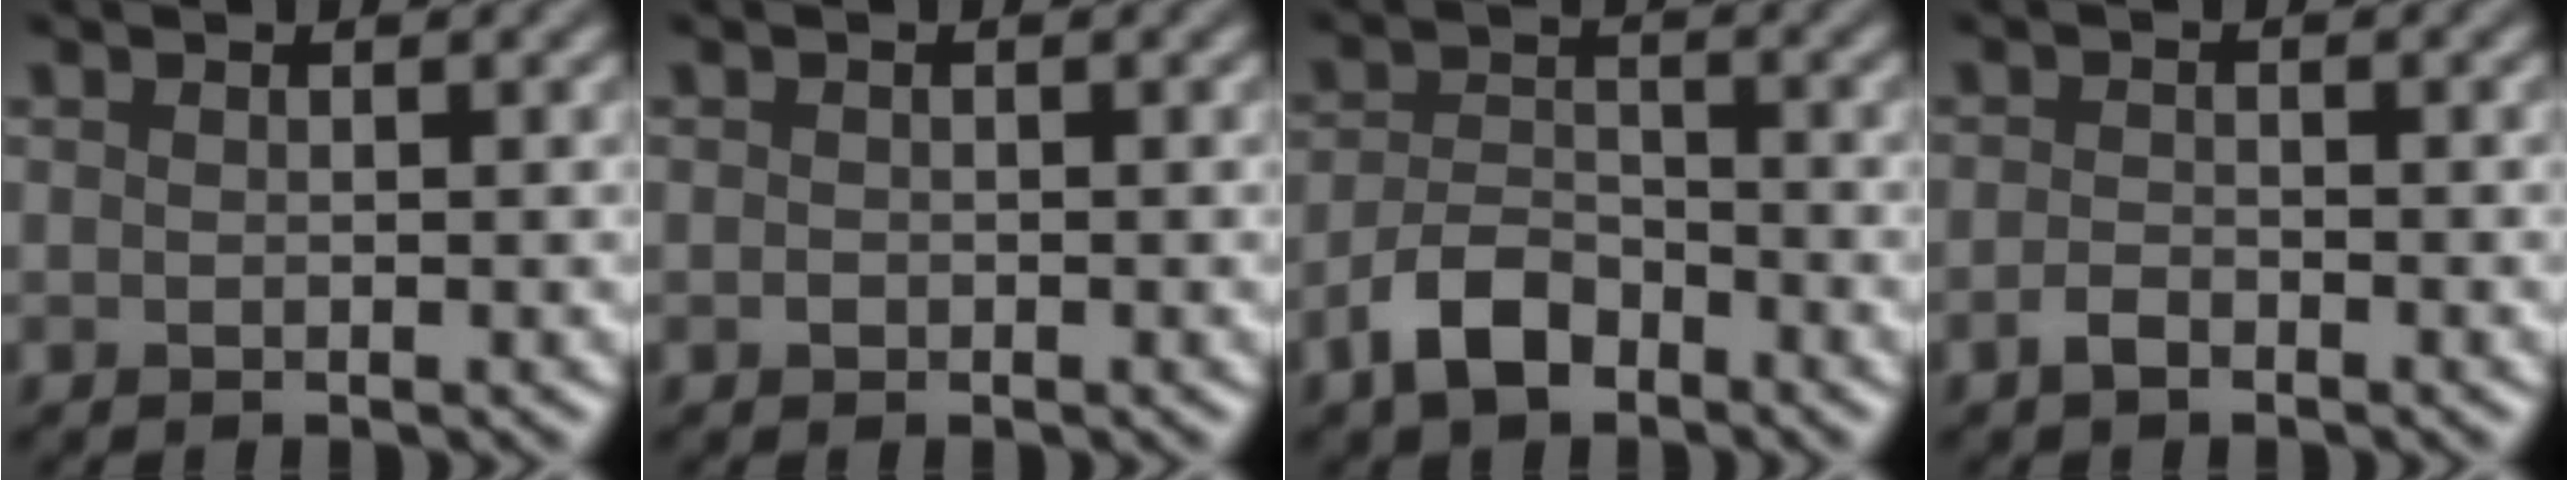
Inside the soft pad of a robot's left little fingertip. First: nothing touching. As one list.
[{"total": 0.6, "force": [-0.2, 0.5, 0.2], "torque": [-0.002, 0.000, -0.007]}, {"total": 3.8, "force": [-2.7, 1.9, 2.0], "torque": [-0.037, 0.003, -0.057]}, {"total": 1.4, "force": [-1.1, 0.6, 0.6], "torque": [-0.012, 0.002, -0.024]}]